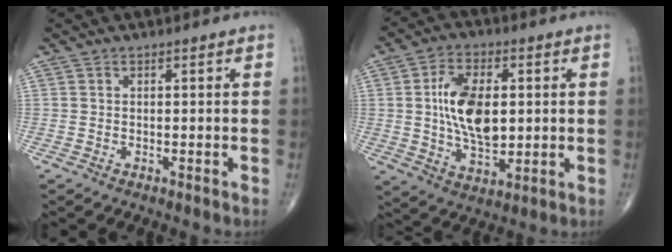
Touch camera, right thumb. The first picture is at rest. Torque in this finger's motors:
{"motor_torque": [0.75, 2.81, 0.67, -0.67, 0.16]}